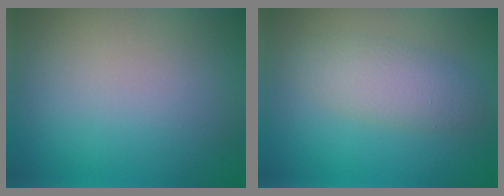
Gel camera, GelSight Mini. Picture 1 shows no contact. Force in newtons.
{"total": 2.0, "press": 1.9, "slide": 0.2}